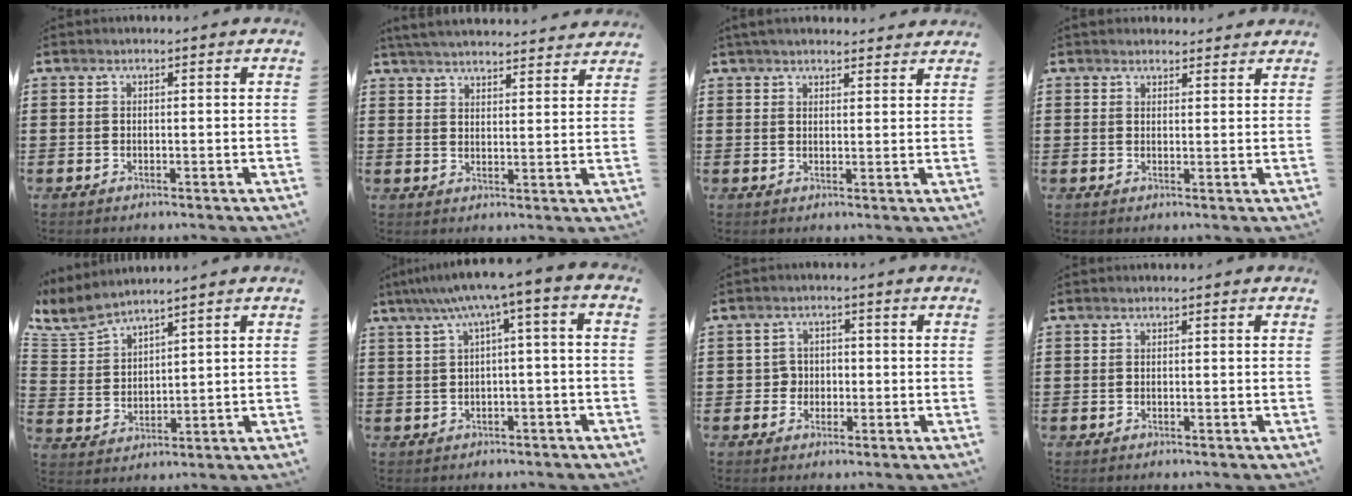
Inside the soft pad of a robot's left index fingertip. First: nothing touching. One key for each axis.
{"total": 4.6, "fx": 4.5, "fy": 0.0, "fz": 0.8, "tx": -0.031, "ty": -0.019, "tz": 0.082}
{"total": 3.0, "fx": 2.8, "fy": 0.4, "fz": 0.9, "tx": -0.025, "ty": 0.000, "tz": 0.054}
{"total": 2.0, "fx": 1.9, "fy": 0.5, "fz": 0.0, "tx": -0.005, "ty": 0.001, "tz": 0.039}
{"total": 4.7, "fx": 4.4, "fy": 1.3, "fz": 1.2, "tx": -0.046, "ty": -0.017, "tz": 0.079}
{"total": 5.4, "fx": 0.8, "fy": 0.0, "fz": 5.3, "tx": -0.105, "ty": -0.012, "tz": 0.006}
{"total": 2.8, "fx": -0.7, "fy": 2.6, "fz": 0.8, "tx": -0.026, "ty": 0.005, "tz": -0.018}
{"total": 0.0}